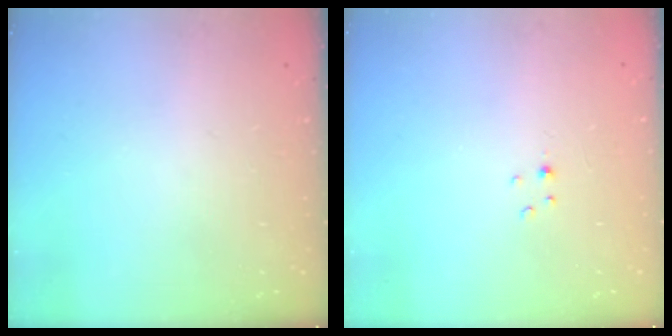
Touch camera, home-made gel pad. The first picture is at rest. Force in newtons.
{"total": 1.4, "press": 1.3, "slide": 0.2}